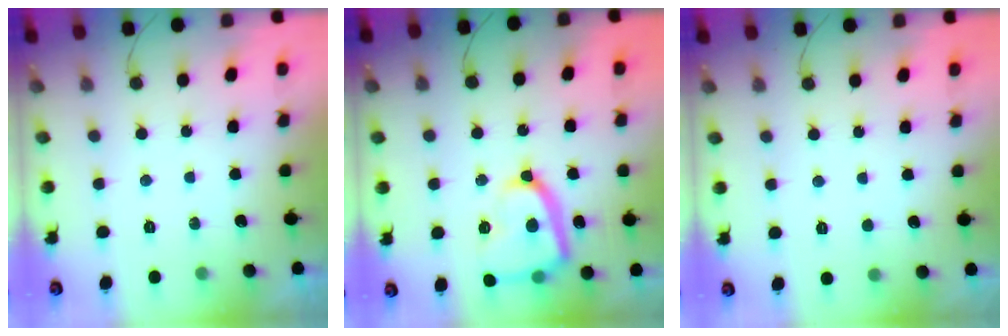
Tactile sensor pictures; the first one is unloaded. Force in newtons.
{"total": 16.7, "press": 16.7, "slide": 1.3}
{"total": 2.5, "press": 2.5, "slide": 0.3}